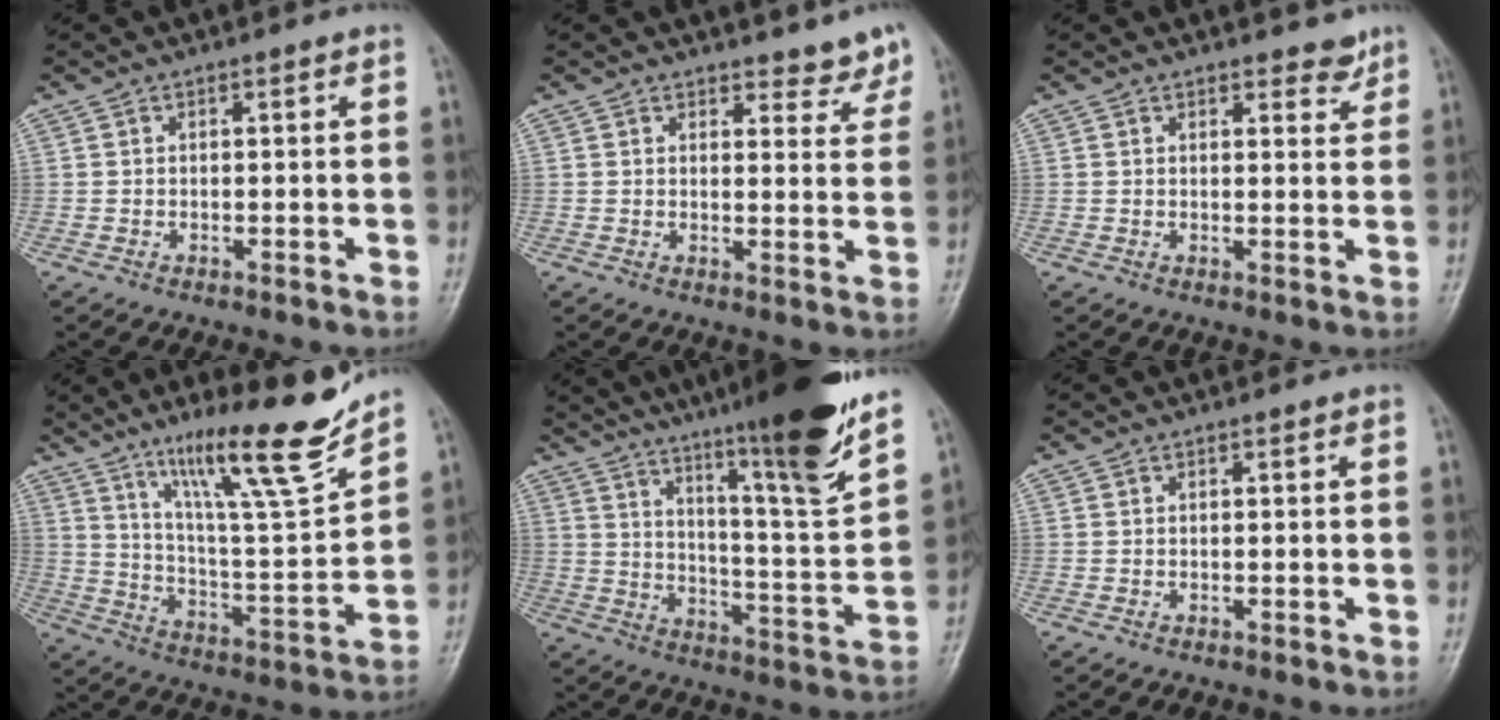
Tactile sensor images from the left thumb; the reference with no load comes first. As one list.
[{"total": 4.9, "force": [4.4, 1.9, 1.0], "torque": [0.017, -0.032, 0.045]}, {"total": 2.8, "force": [2.4, 1.2, 1.0], "torque": [0.003, -0.017, 0.031]}, {"total": 18.8, "force": [13.6, 2.1, 12.8], "torque": [-0.182, -0.084, 0.232]}, {"total": 21.9, "force": [15.9, 1.2, 14.9], "torque": [-0.205, -0.079, 0.244]}, {"total": 0.0}]